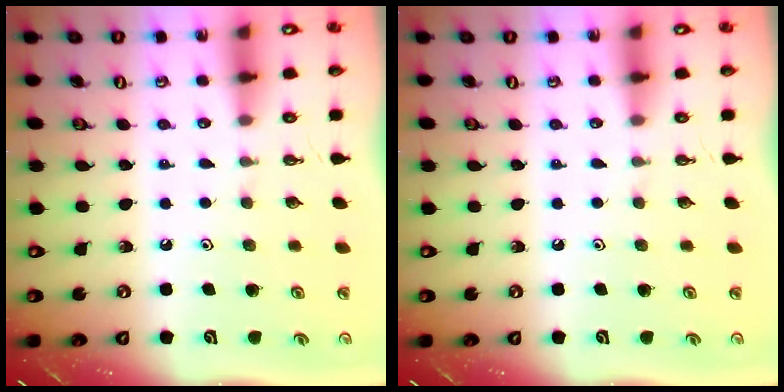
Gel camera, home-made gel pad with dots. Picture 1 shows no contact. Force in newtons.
{"total": 0.0}